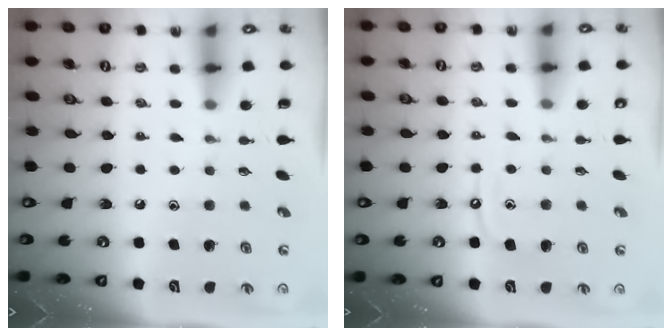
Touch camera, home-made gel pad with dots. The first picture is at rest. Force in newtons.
{"total": 5.0, "press": 5.0, "slide": 0.6}